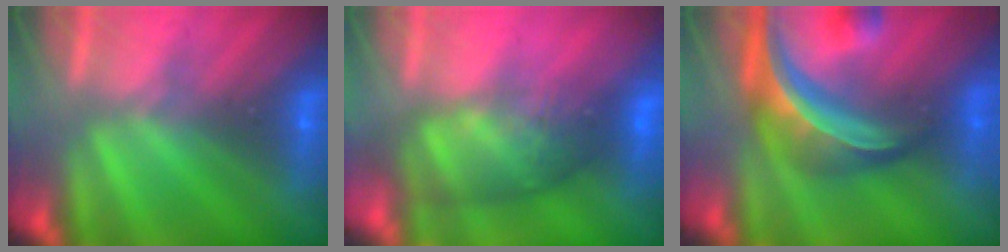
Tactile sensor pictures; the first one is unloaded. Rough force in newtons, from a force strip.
{"total": 7.4}
{"total": 8.5}